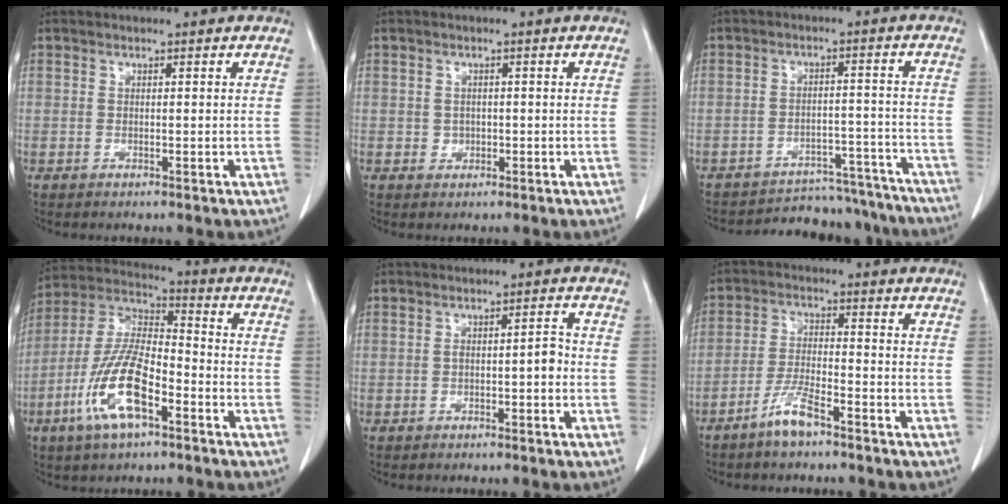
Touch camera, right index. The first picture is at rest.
{"total": 1.9, "force": [-0.3, 1.9, 0.4], "torque": [-0.002, 0.005, -0.002]}
{"total": 16.1, "force": [-15.4, 4.5, 2.0], "torque": [-0.020, 0.028, -0.189]}
{"total": 13.6, "force": [-5.9, 4.3, 11.5], "torque": [-0.242, 0.001, -0.113]}
{"total": 2.3, "force": [-0.7, 0.6, 2.1], "torque": [-0.026, 0.008, -0.010]}
{"total": 5.5, "force": [-4.1, 0.7, 3.5], "torque": [-0.077, -0.005, -0.081]}